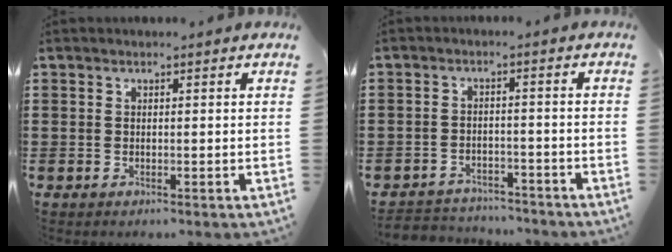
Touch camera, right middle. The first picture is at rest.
{"total": 3.2, "force": [-3.1, 0.8, -0.2], "torque": [-0.005, 0.000, -0.067]}